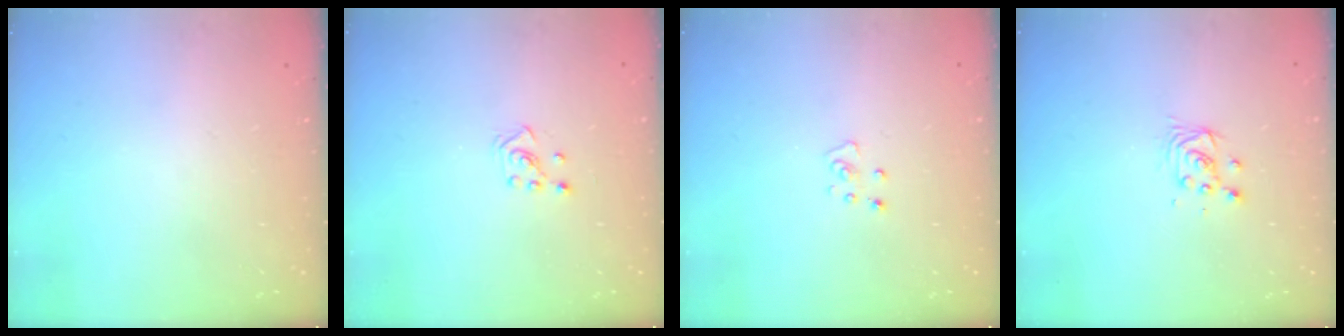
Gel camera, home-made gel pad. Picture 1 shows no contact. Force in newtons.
{"total": 2.6, "press": 2.5, "slide": 0.6}
{"total": 2.8, "press": 2.8, "slide": 0.2}
{"total": 3.1, "press": 3.1, "slide": 0.3}